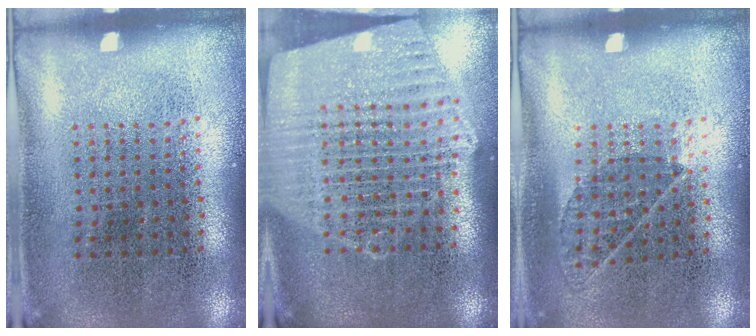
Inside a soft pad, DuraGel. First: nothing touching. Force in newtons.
{"total": 2.2, "press": 2.0, "slide": 1.0}
{"total": 0.8, "press": 0.6, "slide": 0.4}